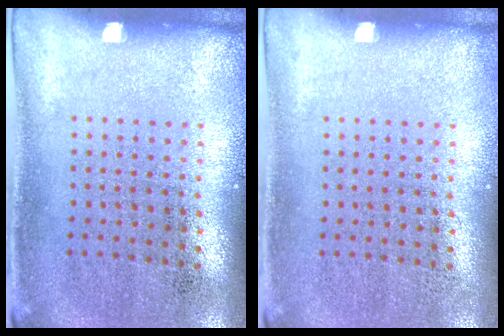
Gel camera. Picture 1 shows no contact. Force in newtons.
{"total": 0.0}